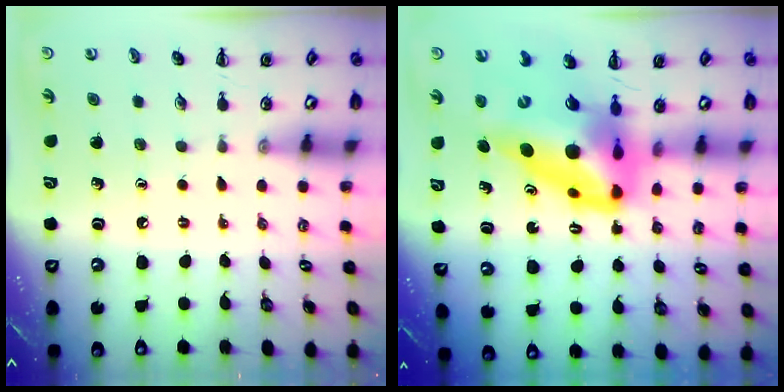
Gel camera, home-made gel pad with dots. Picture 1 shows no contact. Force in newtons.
{"total": 15.8, "press": 15.0, "slide": 4.8}